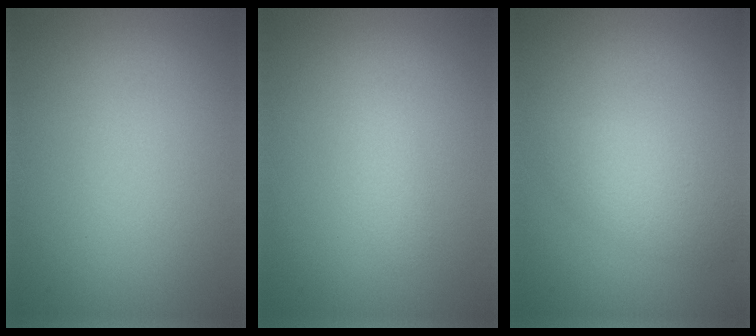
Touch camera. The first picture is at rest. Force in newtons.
{"total": 0.8, "press": 0.8, "slide": 0.1}
{"total": 2.6, "press": 2.6, "slide": 0.1}